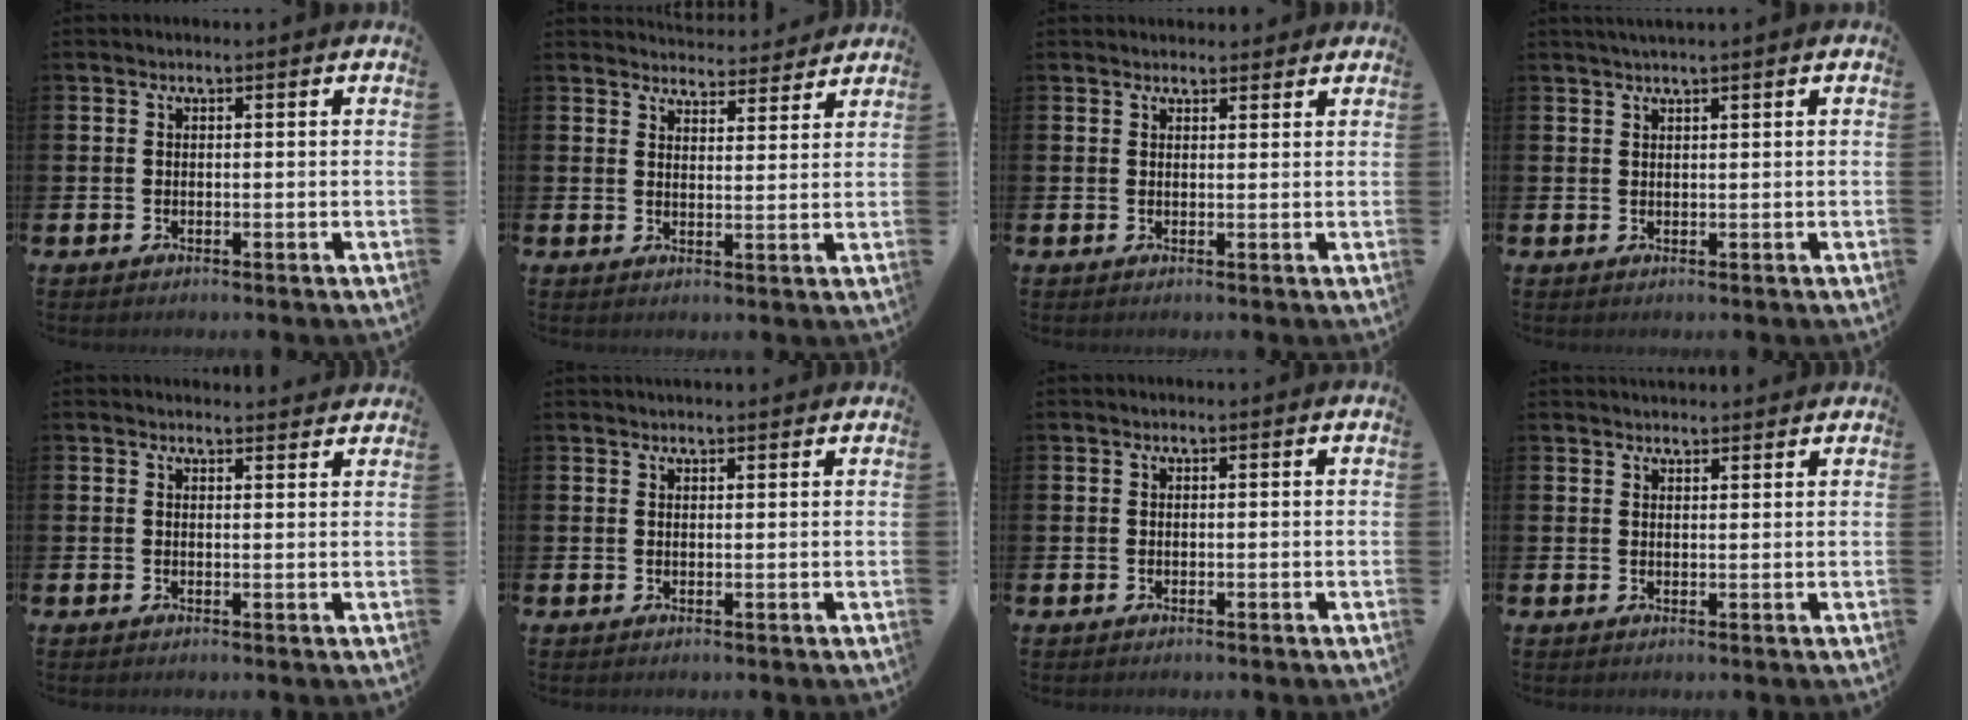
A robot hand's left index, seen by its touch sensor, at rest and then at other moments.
{"total": 4.0, "force": [4.0, 0.6, -0.2], "torque": [0.006, -0.032, 0.069]}
{"total": 1.7, "force": [1.6, 0.4, -0.1], "torque": [0.019, -0.009, 0.026]}
{"total": 1.2, "force": [1.0, -0.2, 0.6], "torque": [-0.015, 0.002, 0.019]}
{"total": 1.6, "force": [1.6, 0.1, -0.1], "torque": [0.011, -0.011, 0.027]}
{"total": 1.3, "force": [1.3, 0.1, 0.1], "torque": [0.009, -0.006, 0.022]}
{"total": 0.0}
{"total": 2.1, "force": [2.0, 0.3, -0.1], "torque": [0.009, -0.011, 0.035]}